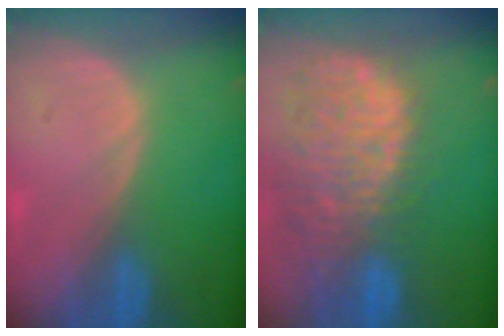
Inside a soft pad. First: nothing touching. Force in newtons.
{"total": 14.0, "press": 11.5, "slide": 8.0}